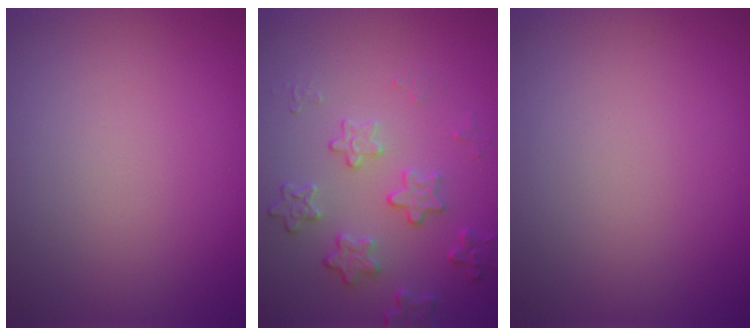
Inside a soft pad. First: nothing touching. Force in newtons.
{"total": 2.9, "press": 2.3, "slide": 1.8}
{"total": 0.0}